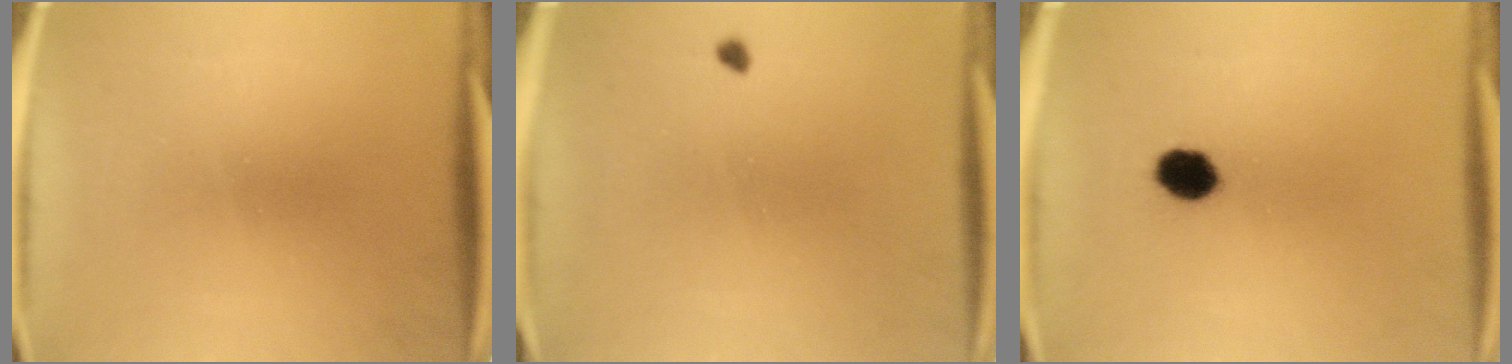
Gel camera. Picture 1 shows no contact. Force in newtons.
{"total": 0.7}
{"total": 5.4}